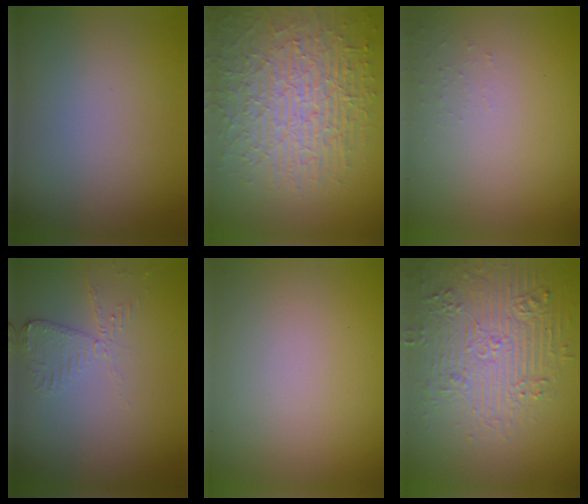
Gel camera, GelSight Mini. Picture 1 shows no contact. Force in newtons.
{"total": 8.6, "press": 6.1, "slide": 6.1}
{"total": 0.7, "press": 0.7, "slide": 0.1}
{"total": 2.0, "press": 2.0, "slide": 0.3}
{"total": 0.0}
{"total": 5.2, "press": 5.1, "slide": 1.3}